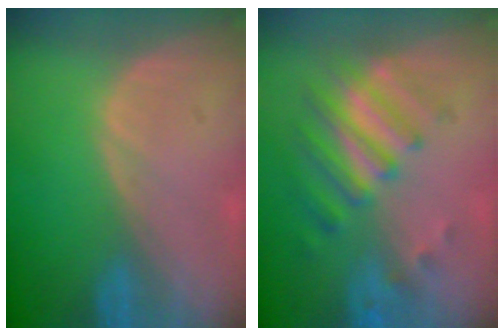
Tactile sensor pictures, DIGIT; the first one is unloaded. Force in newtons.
{"total": 7.7, "press": 6.8, "slide": 3.5}